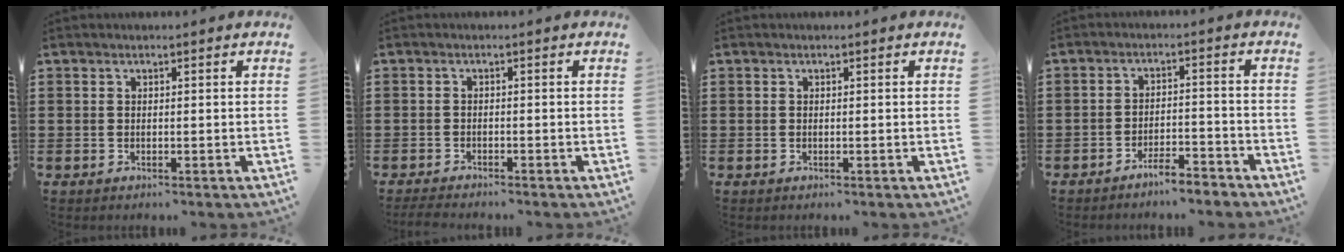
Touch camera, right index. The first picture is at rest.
{"total": 1.6, "force": [-1.6, 0.1, 0.1], "torque": [-0.006, -0.002, -0.034]}
{"total": 0.0}
{"total": 3.9, "force": [-3.8, 0.2, 1.0], "torque": [-0.020, 0.005, -0.076]}